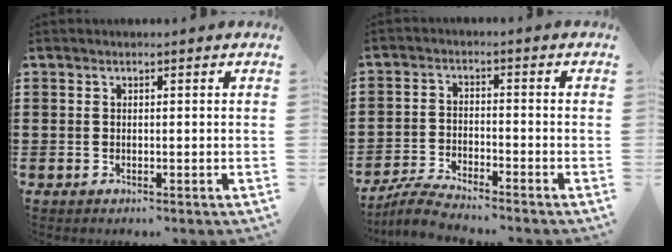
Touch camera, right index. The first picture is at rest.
{"total": 4.2, "force": [-4.1, 0.1, 1.1], "torque": [-0.026, 0.001, -0.082]}